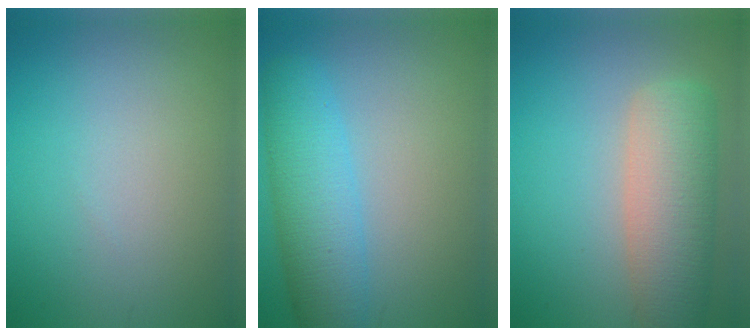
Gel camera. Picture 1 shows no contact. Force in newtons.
{"total": 6.3, "press": 6.3, "slide": 0.4}
{"total": 6.8, "press": 6.8, "slide": 0.5}